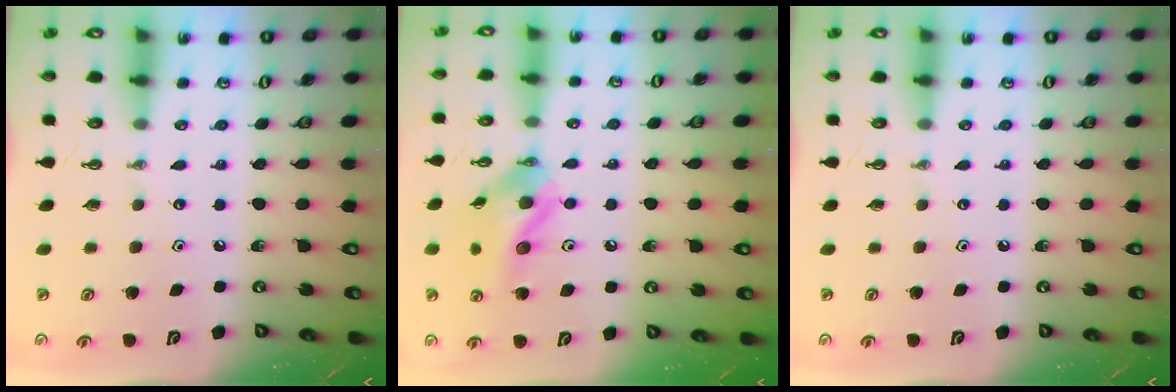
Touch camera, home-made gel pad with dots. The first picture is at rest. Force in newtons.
{"total": 14.3, "press": 14.2, "slide": 1.8}
{"total": 0.0}